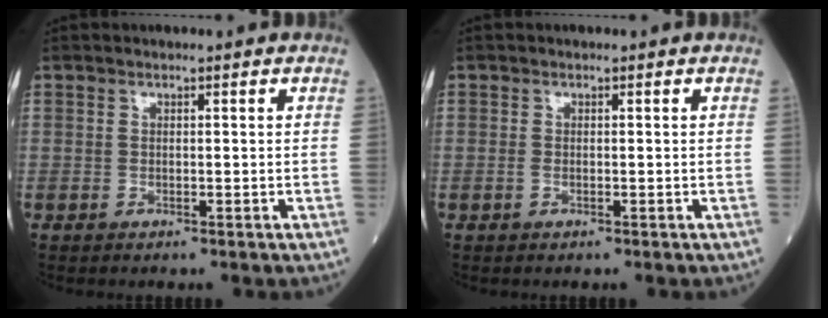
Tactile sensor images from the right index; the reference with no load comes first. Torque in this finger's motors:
{"motor_torque": [0.03, 0.00, 0.00, 0.00]}